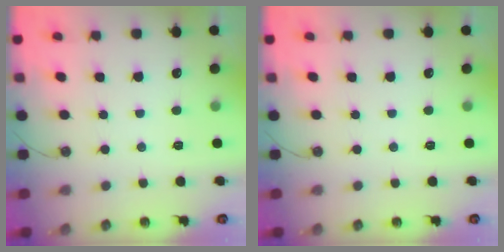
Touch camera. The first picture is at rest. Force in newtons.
{"total": 0.0}